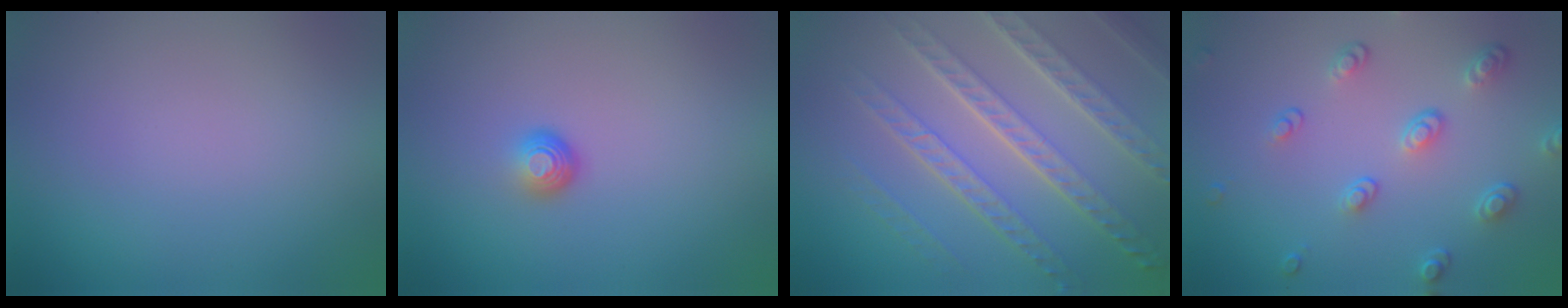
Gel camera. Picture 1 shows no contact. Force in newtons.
{"total": 1.8, "press": 1.1, "slide": 1.4}
{"total": 7.3, "press": 5.3, "slide": 5.1}
{"total": 3.8, "press": 2.9, "slide": 2.4}